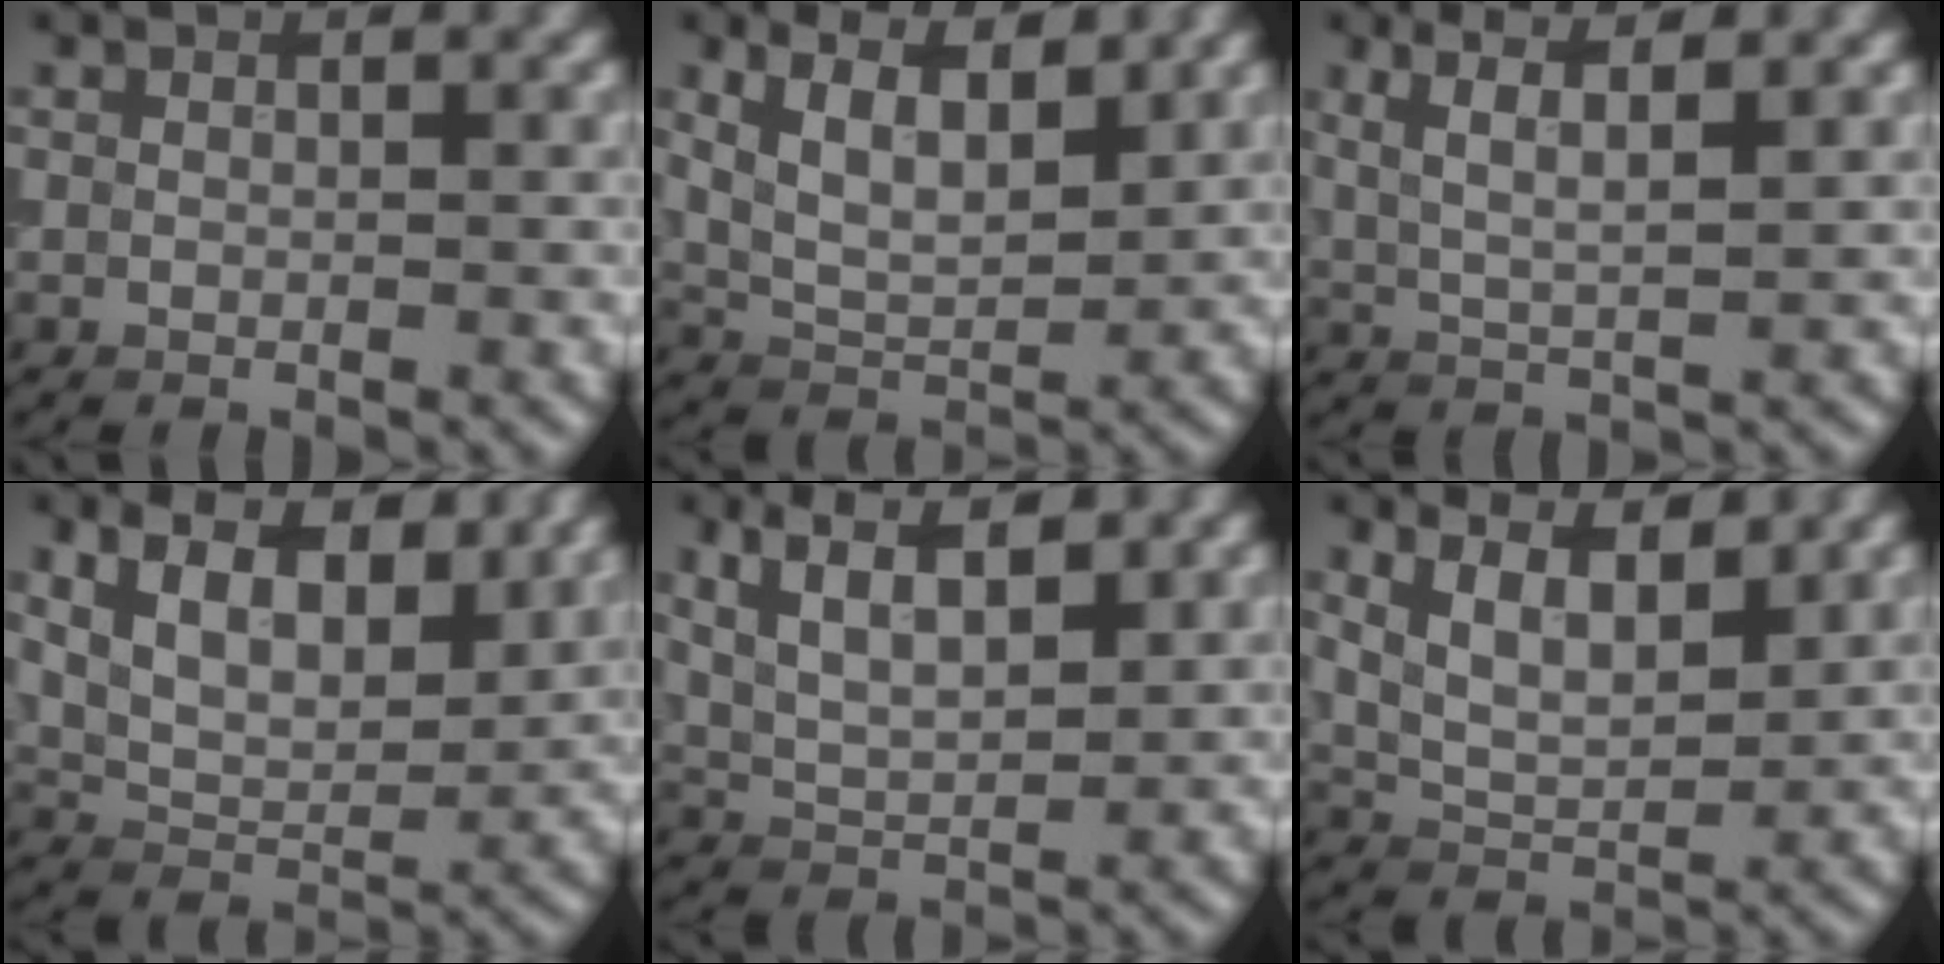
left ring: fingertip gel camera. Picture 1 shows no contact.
{"total": 5.8, "force": [2.8, 2.7, 4.3], "torque": [-0.086, 0.002, 0.048]}
{"total": 3.8, "force": [2.0, 0.9, 3.1], "torque": [-0.062, 0.002, 0.039]}
{"total": 7.5, "force": [3.5, 3.9, 5.4], "torque": [-0.101, 0.001, 0.061]}
{"total": 5.8, "force": [3.0, 2.5, 4.3], "torque": [-0.083, 0.010, 0.050]}
{"total": 5.1, "force": [2.6, 2.3, 3.7], "torque": [-0.077, 0.000, 0.047]}